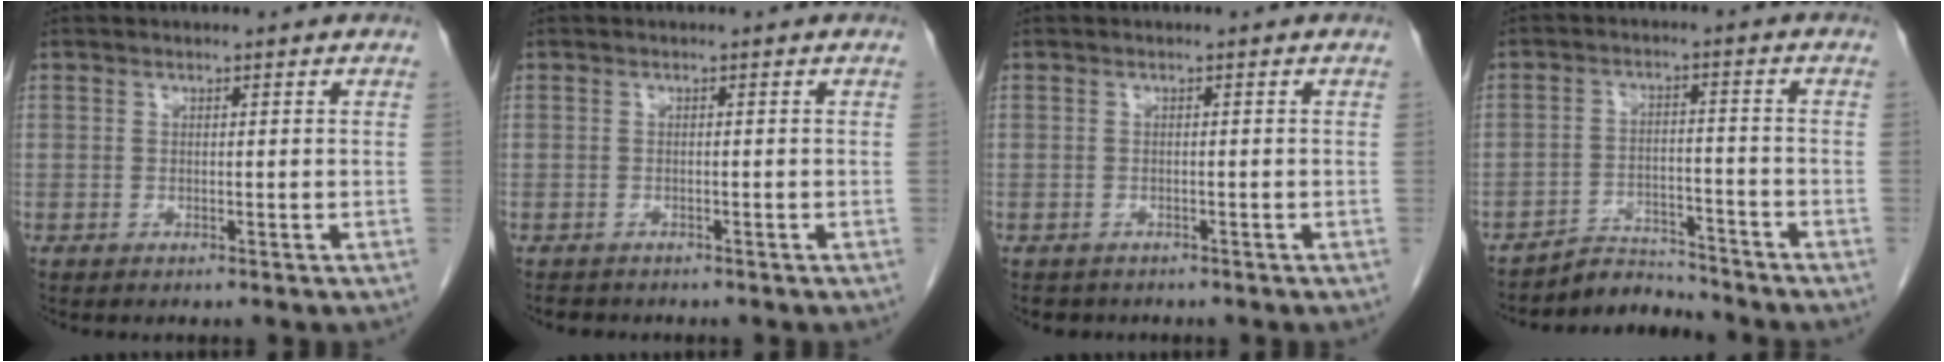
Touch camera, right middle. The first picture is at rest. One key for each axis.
{"total": 2.0, "fx": -1.7, "fy": 0.9, "fz": 0.3, "tx": -0.010, "ty": -0.001, "tz": -0.024}
{"total": 2.1, "fx": -1.7, "fy": 1.2, "fz": 0.1, "tx": -0.007, "ty": 0.001, "tz": -0.024}
{"total": 5.2, "fx": -5.0, "fy": 0.4, "fz": -1.1, "tx": 0.021, "ty": 0.006, "tz": -0.082}